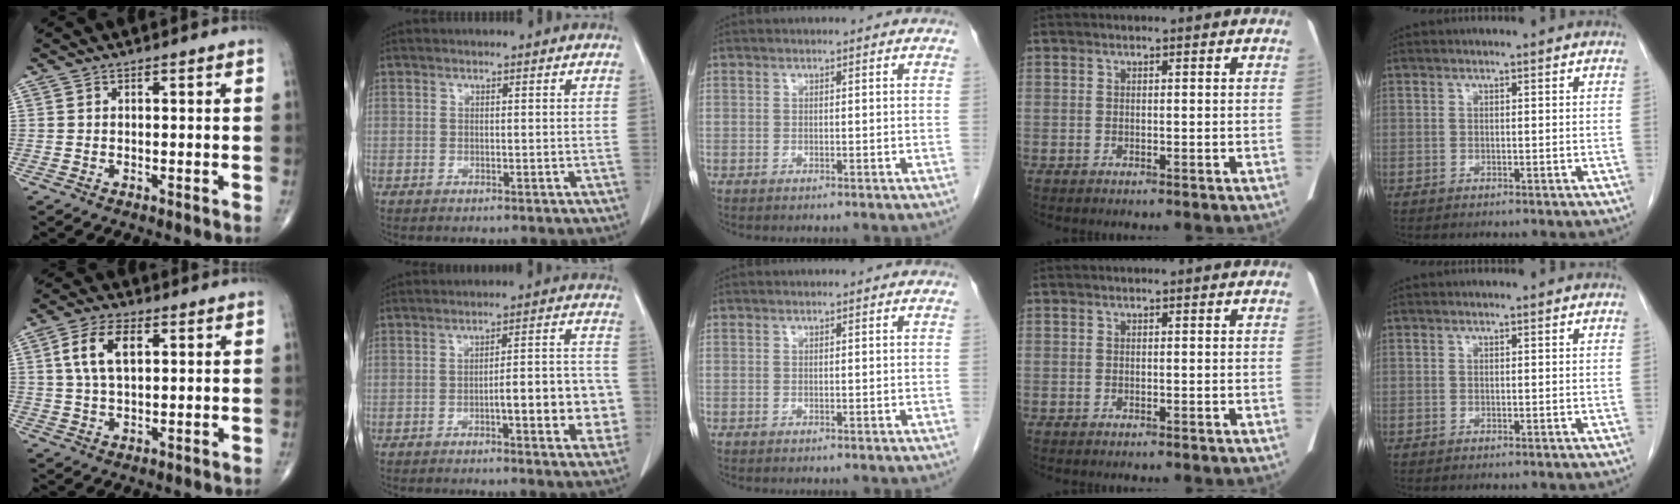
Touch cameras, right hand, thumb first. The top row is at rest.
{"thumb": {"total": 8.1, "force": [2.4, 4.1, 6.5], "torque": [-0.128, 0.005, 0.046]}, "index": {"total": 9.9, "force": [-2.5, 2.2, 9.4], "torque": [-0.117, 0.020, -0.029]}}